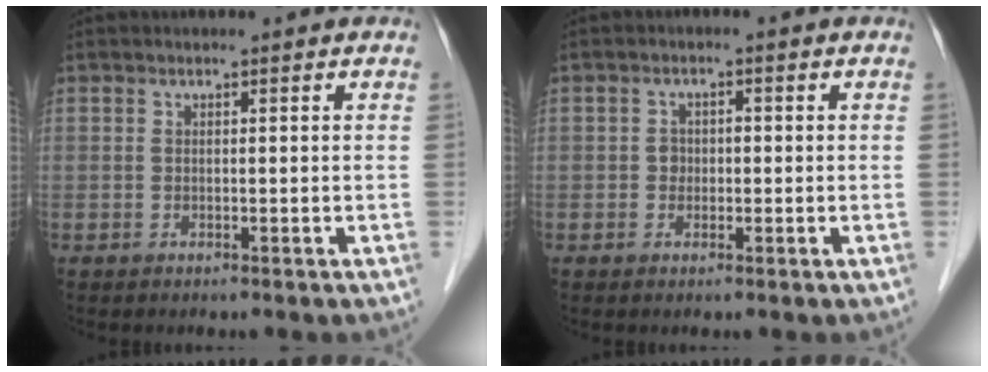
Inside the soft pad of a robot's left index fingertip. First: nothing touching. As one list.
[{"total": 1.7, "force": [-0.3, 1.5, 0.7], "torque": [-0.009, 0.006, -0.006]}]